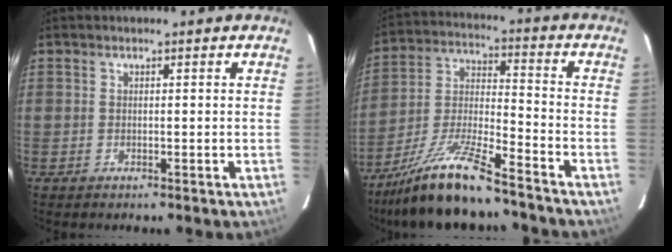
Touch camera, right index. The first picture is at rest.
{"total": 15.5, "force": [-12.6, 2.0, 8.7], "torque": [-0.185, -0.011, -0.234]}